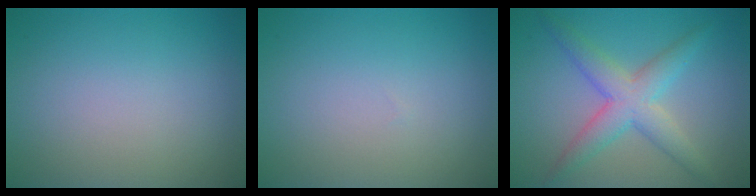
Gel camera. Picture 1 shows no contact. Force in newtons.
{"total": 0.0}
{"total": 4.6, "press": 4.6, "slide": 0.1}